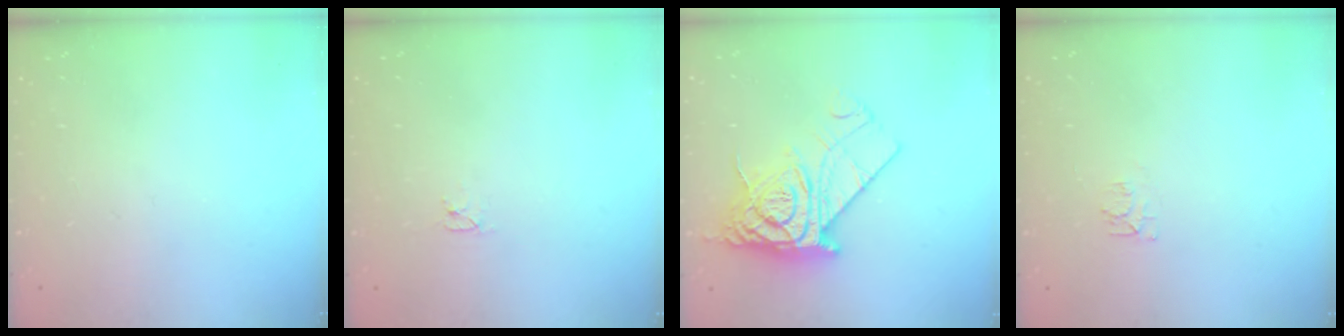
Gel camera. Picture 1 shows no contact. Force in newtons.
{"total": 2.6, "press": 2.6, "slide": 0.3}
{"total": 12.9, "press": 12.8, "slide": 1.5}
{"total": 4.6, "press": 4.5, "slide": 0.5}